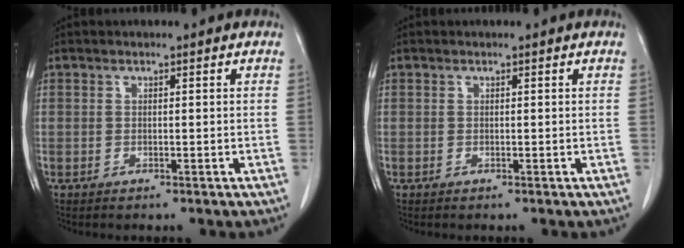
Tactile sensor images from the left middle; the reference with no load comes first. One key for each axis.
{"total": 0.0}